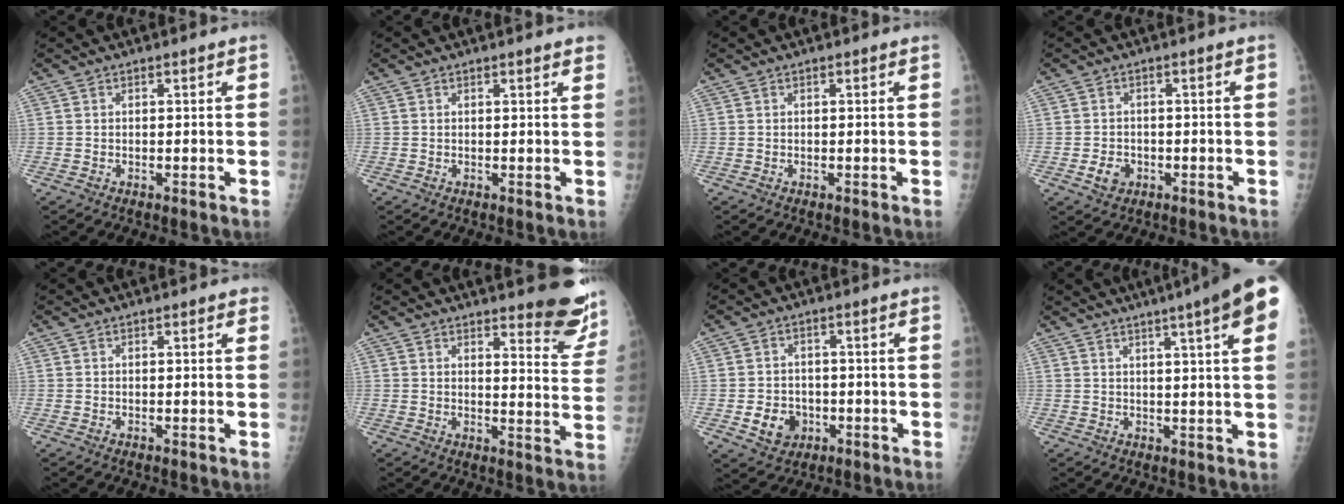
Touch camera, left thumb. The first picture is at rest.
{"total": 2.3, "force": [1.9, 0.3, 1.3], "torque": [-0.008, 0.002, 0.013]}
{"total": 0.0}
{"total": 3.3, "force": [-1.2, 2.7, 1.6], "torque": [-0.018, 0.005, -0.016]}
{"total": 0.6, "force": [0.3, 0.3, 0.4], "torque": [-0.005, 0.001, 0.000]}
{"total": 11.0, "force": [9.2, 2.7, 5.3], "torque": [-0.026, -0.073, 0.097]}
{"total": 6.2, "force": [-1.9, 5.2, 2.8], "torque": [-0.024, 0.010, -0.025]}
{"total": 13.7, "force": [7.6, 1.1, 11.3], "torque": [-0.141, -0.002, 0.081]}